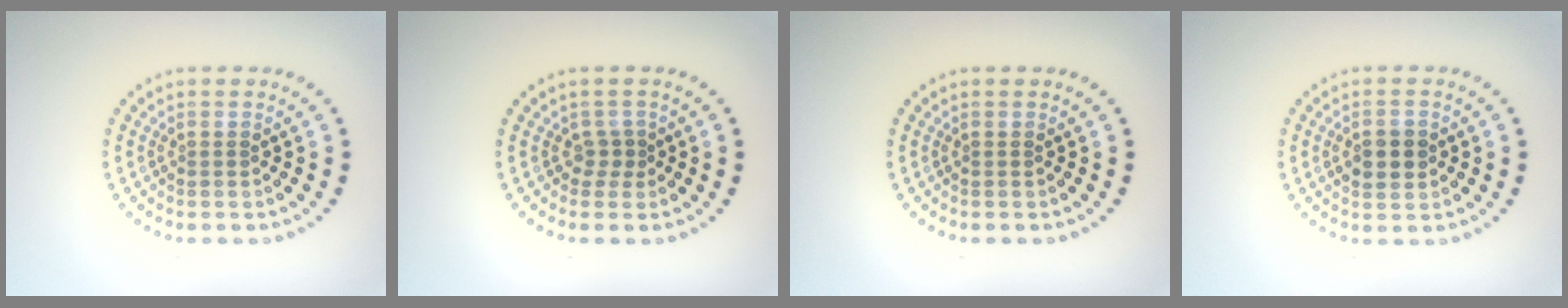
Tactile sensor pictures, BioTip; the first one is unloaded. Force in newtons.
{"total": 1.2, "press": 0.8, "slide": 0.8}
{"total": 0.0}
{"total": 2.6, "press": 2.6, "slide": 0.1}